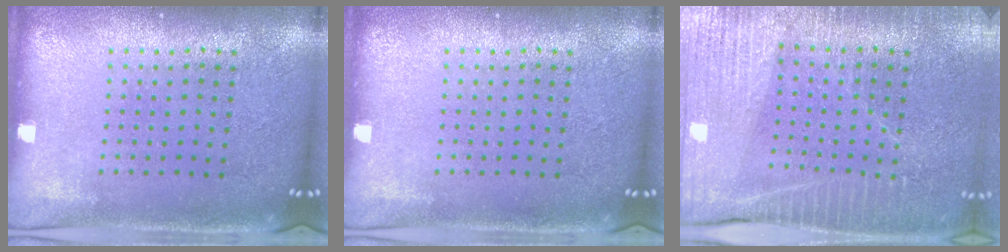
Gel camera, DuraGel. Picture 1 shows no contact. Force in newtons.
{"total": 0.0}
{"total": 3.5, "press": 3.4, "slide": 0.8}